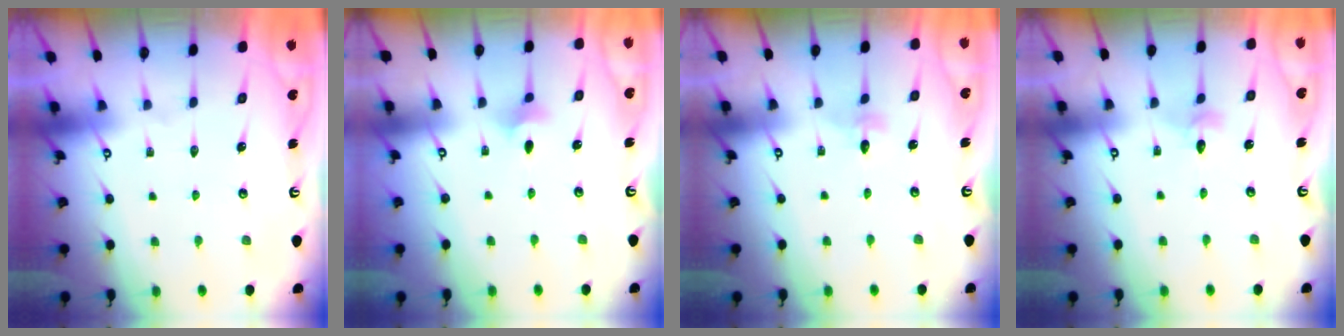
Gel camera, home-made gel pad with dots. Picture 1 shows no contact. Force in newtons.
{"total": 3.6, "press": 3.5, "slide": 0.8}
{"total": 2.3, "press": 2.3, "slide": 0.2}
{"total": 2.2, "press": 2.2, "slide": 0.2}